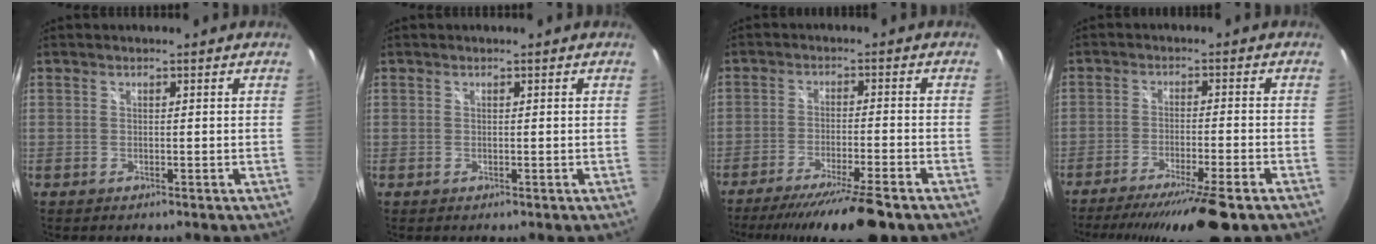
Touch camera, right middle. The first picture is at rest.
{"total": 0.0}
{"total": 14.0, "force": [-11.5, 0.2, 7.9], "torque": [-0.151, -0.023, -0.181]}
{"total": 14.8, "force": [-11.9, 0.8, 8.8], "torque": [-0.163, -0.024, -0.184]}